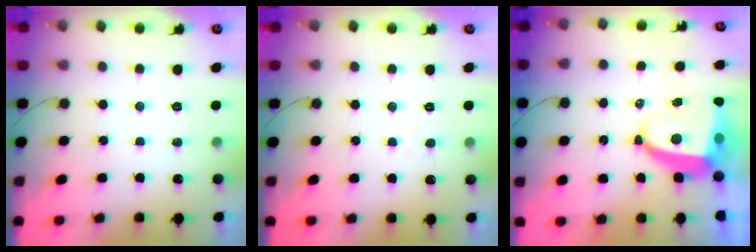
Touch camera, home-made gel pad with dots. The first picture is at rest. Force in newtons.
{"total": 1.6, "press": 1.6, "slide": 0.1}
{"total": 7.9, "press": 7.8, "slide": 1.1}